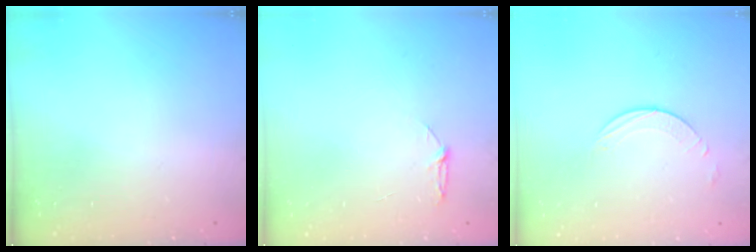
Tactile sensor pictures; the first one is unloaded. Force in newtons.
{"total": 3.9, "press": 3.9, "slide": 0.5}
{"total": 3.2, "press": 3.2, "slide": 0.3}